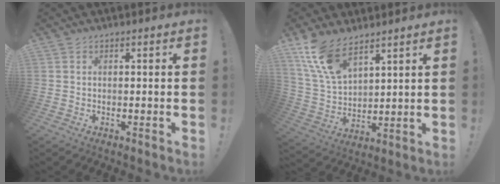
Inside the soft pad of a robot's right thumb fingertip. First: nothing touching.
{"total": 13.3, "force": [9.6, 5.9, 7.1], "torque": [-0.157, -0.049, 0.185]}